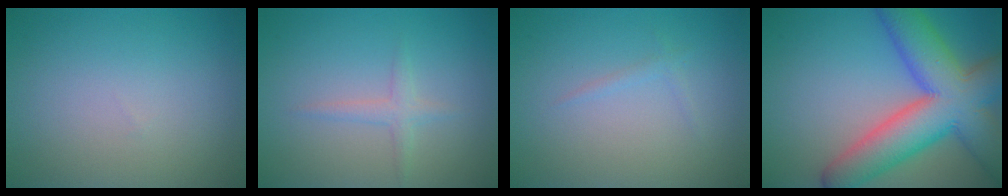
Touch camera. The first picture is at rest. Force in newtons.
{"total": 1.3, "press": 1.3, "slide": 0.1}
{"total": 0.8, "press": 0.8, "slide": 0.0}
{"total": 11.7, "press": 11.7, "slide": 0.6}